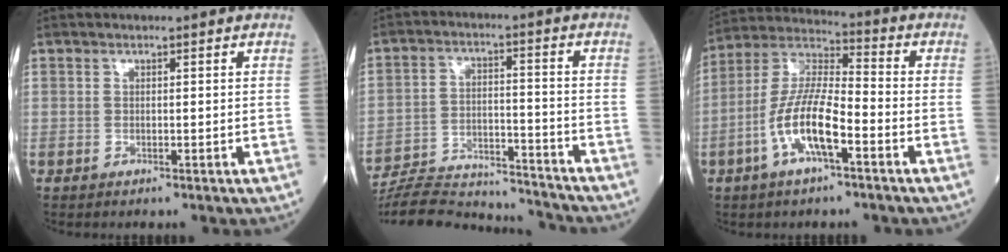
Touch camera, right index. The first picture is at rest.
{"total": 19.5, "force": [-18.8, 2.3, 4.4], "torque": [-0.107, 0.002, -0.284]}
{"total": 11.5, "force": [-4.3, 2.7, 10.3], "torque": [-0.217, 0.007, -0.085]}